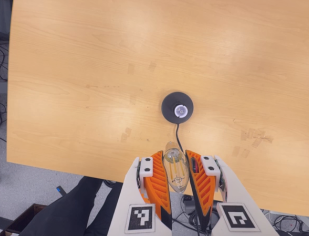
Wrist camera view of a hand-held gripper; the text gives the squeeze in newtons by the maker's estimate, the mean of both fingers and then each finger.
{"total": 21.6, "left": 24.3, "right": 18.9}